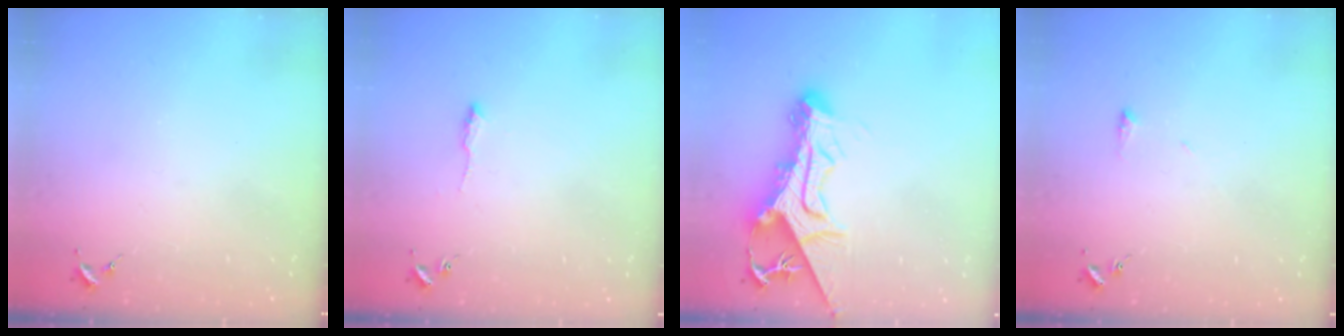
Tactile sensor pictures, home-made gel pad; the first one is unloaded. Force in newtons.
{"total": 5.3, "press": 5.3, "slide": 0.6}
{"total": 16.0, "press": 15.9, "slide": 1.9}
{"total": 4.6, "press": 4.6, "slide": 0.7}